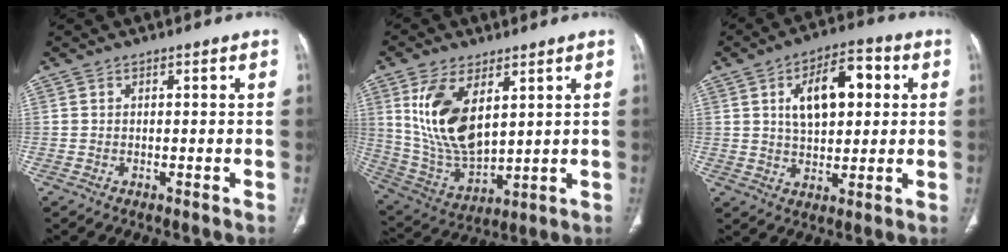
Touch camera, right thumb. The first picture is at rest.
{"total": 15.8, "force": [5.4, 8.1, 12.4], "torque": [-0.236, -0.025, 0.123]}
{"total": 12.8, "force": [3.2, 6.9, 10.3], "torque": [-0.138, 0.010, 0.050]}